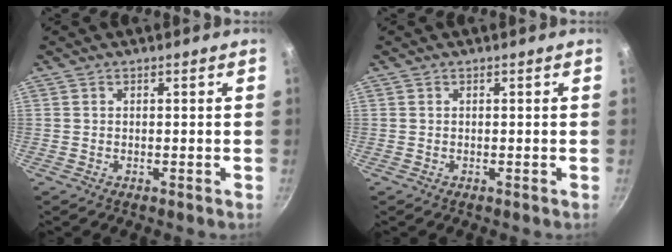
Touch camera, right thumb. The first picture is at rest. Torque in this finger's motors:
{"motor_torque": [-0.01, -0.03, -0.06, -0.11, 0.02]}